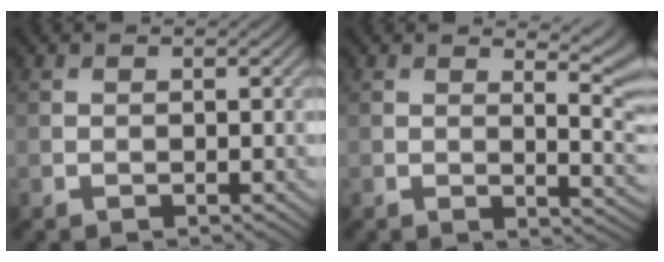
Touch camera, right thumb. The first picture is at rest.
{"total": 6.4, "force": [2.8, 2.2, 5.3], "torque": [-0.052, 0.003, 0.042]}